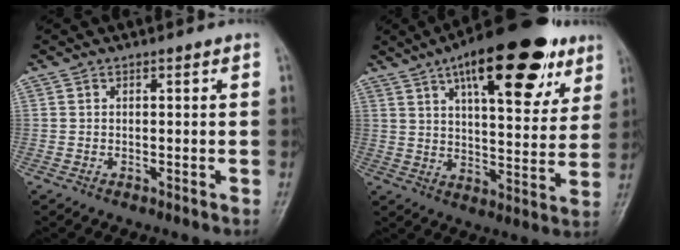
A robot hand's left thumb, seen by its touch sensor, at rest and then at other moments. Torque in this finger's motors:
{"motor_torque": [2.01, 1.27, 2.23, -0.54, 0.47]}